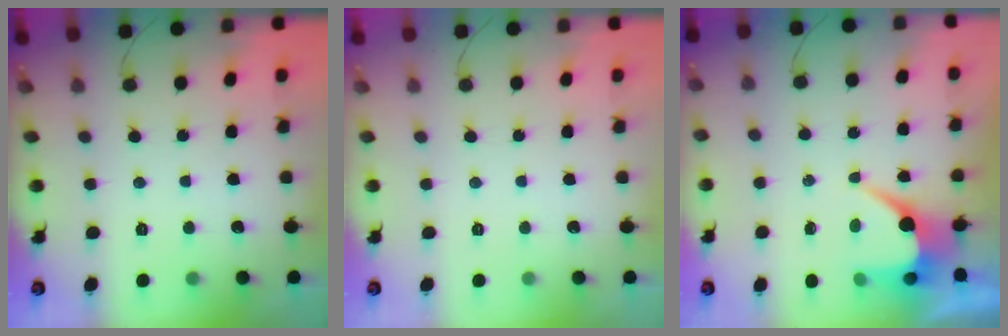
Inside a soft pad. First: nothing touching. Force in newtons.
{"total": 0.0}
{"total": 7.1, "press": 7.1, "slide": 0.4}